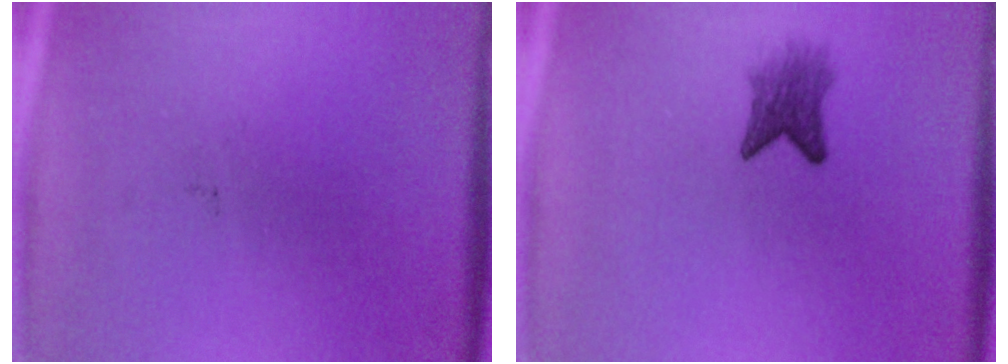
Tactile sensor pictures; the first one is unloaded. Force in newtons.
{"total": 3.3}